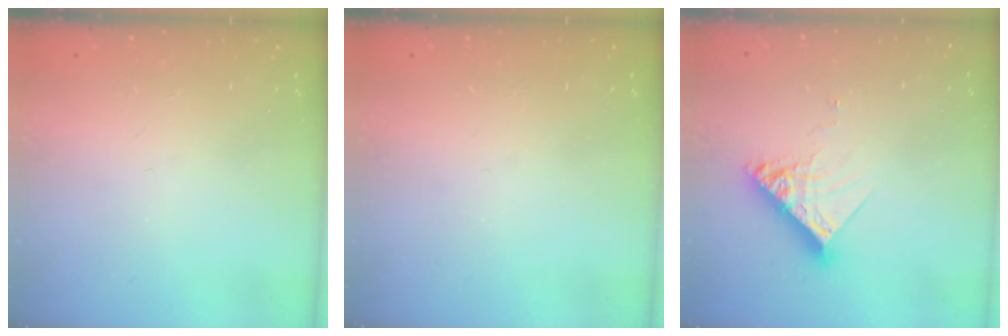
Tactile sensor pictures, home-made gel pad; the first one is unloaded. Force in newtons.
{"total": 0.0}
{"total": 12.0, "press": 11.9, "slide": 0.2}